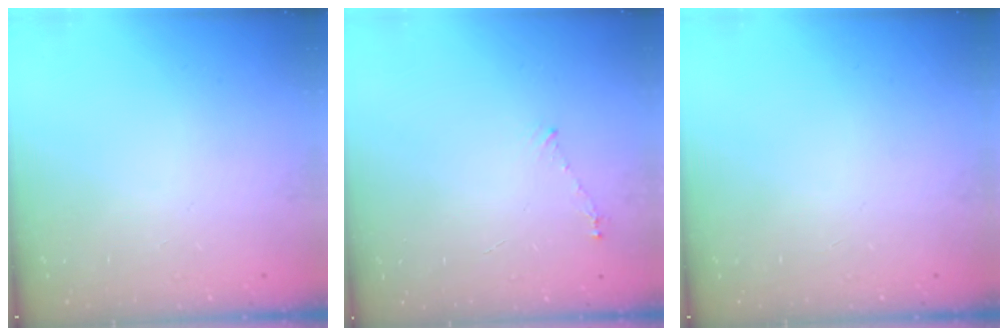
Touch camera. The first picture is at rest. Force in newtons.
{"total": 3.7, "press": 3.6, "slide": 0.4}
{"total": 0.0}